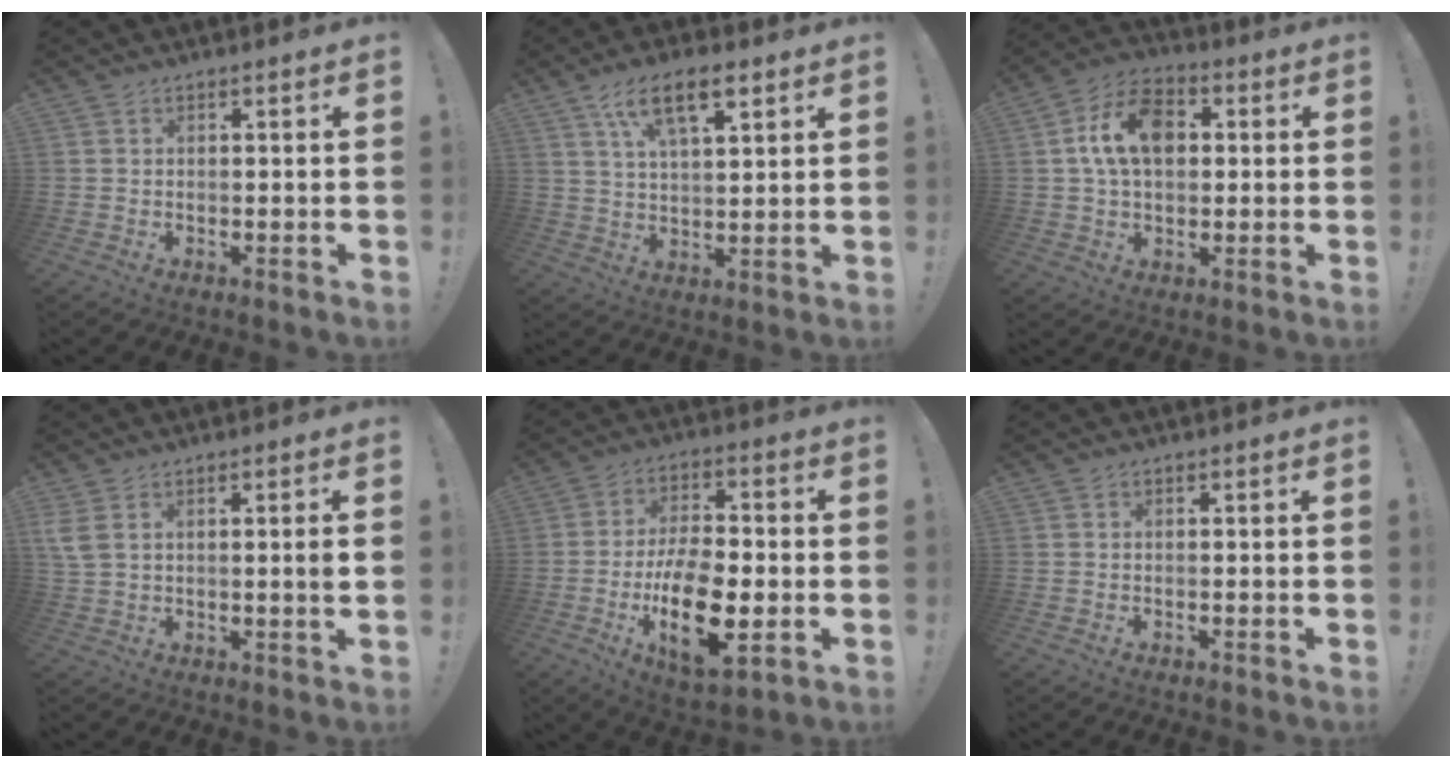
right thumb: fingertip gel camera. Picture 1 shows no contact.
{"total": 11.2, "force": [6.1, 4.5, 8.3], "torque": [-0.137, -0.012, 0.107]}
{"total": 13.9, "force": [2.9, 9.5, 9.7], "torque": [-0.152, 0.007, 0.055]}
{"total": 4.3, "force": [1.4, 0.8, 4.0], "torque": [-0.081, -0.005, 0.028]}
{"total": 18.4, "force": [-4.6, 8.9, 15.4], "torque": [-0.262, 0.008, -0.072]}
{"total": 0.0}